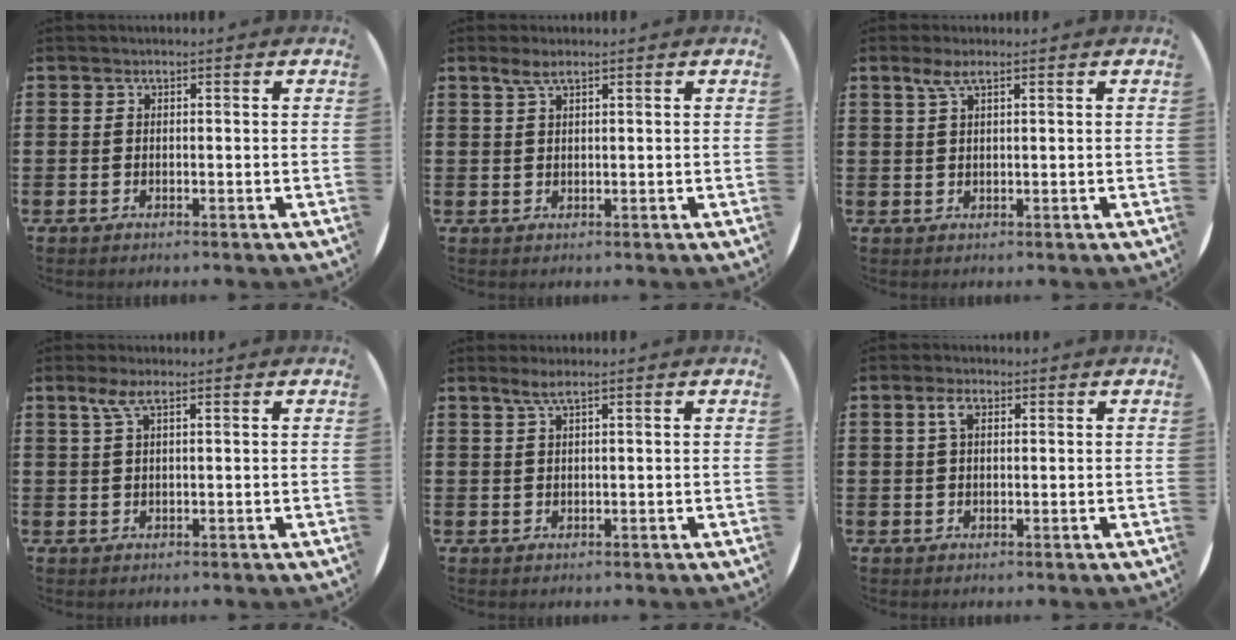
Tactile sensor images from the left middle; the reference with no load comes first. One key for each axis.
{"total": 2.0, "fx": 1.4, "fy": 0.3, "fz": 1.4, "tx": -0.030, "ty": 0.003, "tz": 0.024}
{"total": 2.4, "fx": 1.4, "fy": 0.4, "fz": 1.9, "tx": -0.041, "ty": 0.004, "tz": 0.024}
{"total": 2.7, "fx": 1.4, "fy": 0.5, "fz": 2.3, "tx": -0.048, "ty": 0.005, "tz": 0.024}
{"total": 1.9, "fx": 1.2, "fy": 0.0, "fz": 1.5, "tx": -0.032, "ty": 0.001, "tz": 0.020}
{"total": 2.6, "fx": 1.2, "fy": 1.3, "fz": 1.9, "tx": -0.035, "ty": 0.005, "tz": 0.019}